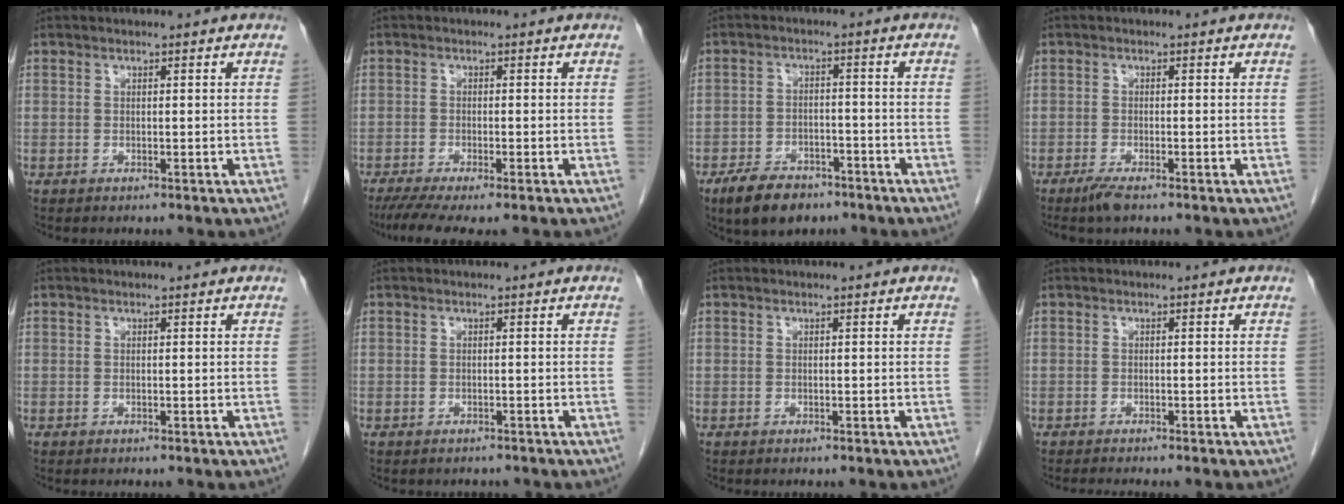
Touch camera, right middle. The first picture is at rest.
{"total": 7.0, "force": [-5.4, 0.8, 4.5], "torque": [-0.069, -0.017, -0.087]}
{"total": 7.8, "force": [-5.6, 3.8, 3.9], "torque": [-0.074, -0.002, -0.092]}
{"total": 2.4, "force": [-1.8, 0.2, 1.6], "torque": [-0.039, -0.007, -0.036]}
{"total": 0.0}
{"total": 1.5, "force": [-1.3, 0.7, 0.1], "torque": [-0.008, 0.000, -0.018]}
{"total": 0.0}
{"total": 2.0, "force": [-1.8, -0.1, 0.9], "torque": [-0.013, -0.003, -0.027]}